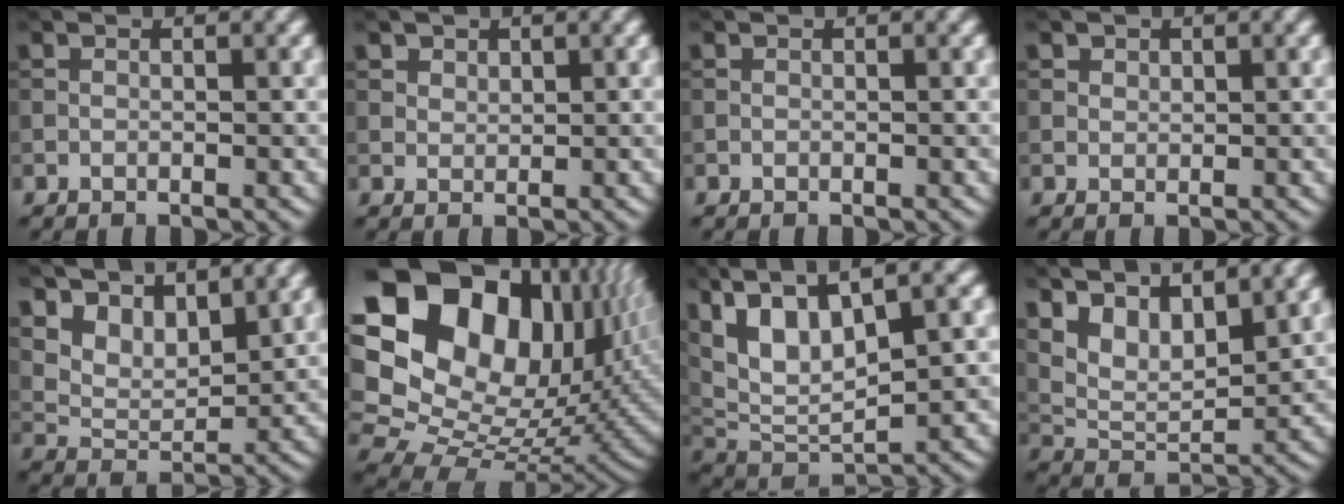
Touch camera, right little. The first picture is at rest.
{"total": 1.5, "force": [1.1, 1.0, 0.4], "torque": [-0.009, -0.010, 0.026]}
{"total": 0.0}
{"total": 1.0, "force": [0.6, 0.7, 0.2], "torque": [-0.003, -0.003, 0.011]}
{"total": 7.1, "force": [5.5, 3.1, 3.3], "torque": [-0.085, -0.011, 0.112]}
{"total": 21.7, "force": [7.3, 15.2, 13.7], "torque": [-0.289, 0.026, 0.145]}
{"total": 10.5, "force": [3.7, 4.7, 8.7], "torque": [-0.174, 0.020, 0.063]}
{"total": 8.3, "force": [5.5, 3.3, 5.3], "torque": [-0.115, 0.013, 0.096]}